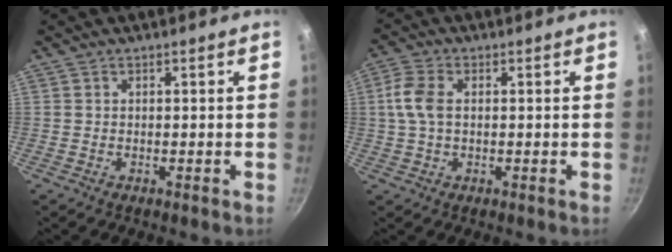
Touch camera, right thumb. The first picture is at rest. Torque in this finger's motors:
{"motor_torque": [0.01, 0.25, 1.02, -0.06, 0.09]}